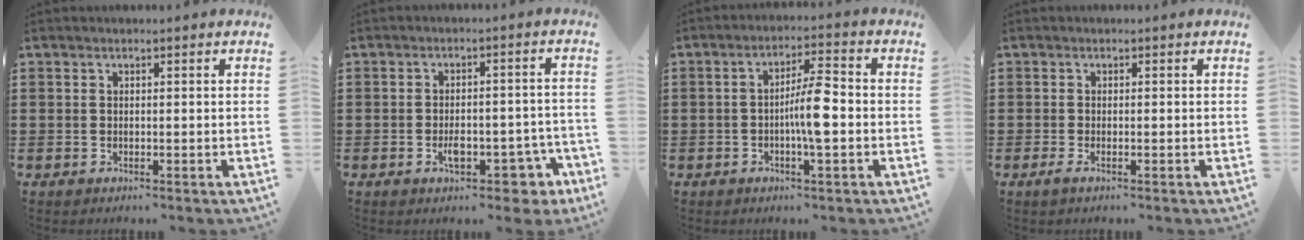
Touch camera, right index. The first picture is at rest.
{"total": 5.3, "force": [-2.4, 2.4, 4.0], "torque": [-0.058, 0.005, -0.041]}
{"total": 6.3, "force": [-1.1, 1.1, 6.1], "torque": [-0.115, 0.001, -0.025]}
{"total": 0.9, "force": [-0.3, 0.1, 0.8], "torque": [-0.021, -0.008, -0.009]}